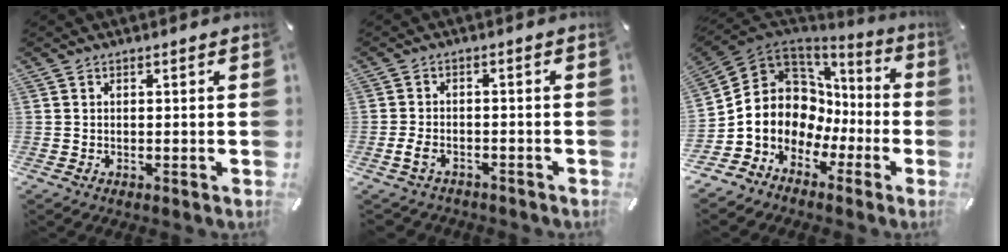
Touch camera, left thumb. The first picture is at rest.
{"total": 4.4, "force": [-2.1, 2.9, 2.5], "torque": [-0.061, 0.004, -0.043]}
{"total": 10.0, "force": [0.2, 9.7, 2.4], "torque": [-0.064, -0.048, 0.017]}